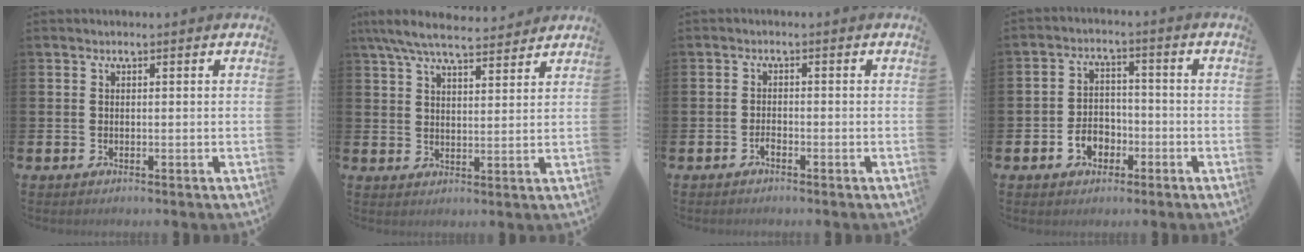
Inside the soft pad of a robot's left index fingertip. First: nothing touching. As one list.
[{"total": 7.2, "force": [6.6, 1.3, 2.6], "torque": [-0.067, -0.026, 0.118]}, {"total": 1.0, "force": [-0.8, 0.3, 0.5], "torque": [-0.019, 0.000, -0.014]}, {"total": 4.3, "force": [-2.0, 3.2, 2.0], "torque": [-0.040, 0.008, -0.042]}]